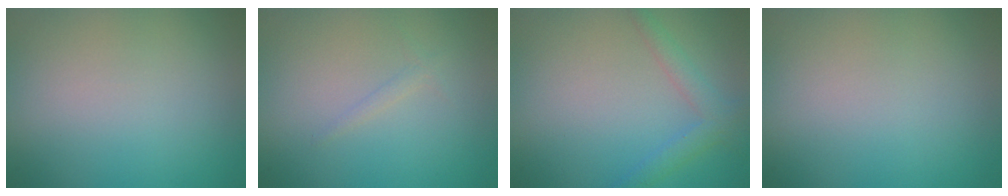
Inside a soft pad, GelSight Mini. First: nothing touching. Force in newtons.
{"total": 0.7, "press": 0.7, "slide": 0.1}
{"total": 2.3, "press": 2.3, "slide": 0.2}
{"total": 0.0}